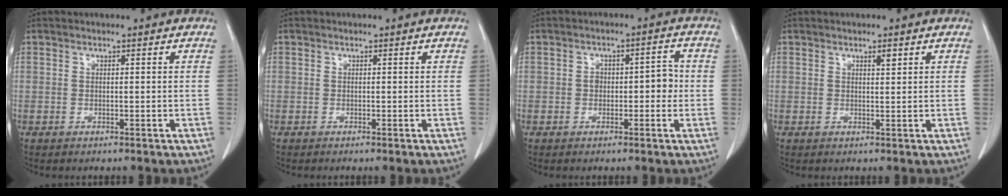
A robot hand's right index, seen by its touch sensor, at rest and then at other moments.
{"total": 0.0}
{"total": 4.2, "force": [-0.5, 2.3, 3.5], "torque": [-0.041, 0.021, -0.006]}
{"total": 1.1, "force": [0.7, 0.2, 0.9], "torque": [-0.018, -0.003, 0.011]}